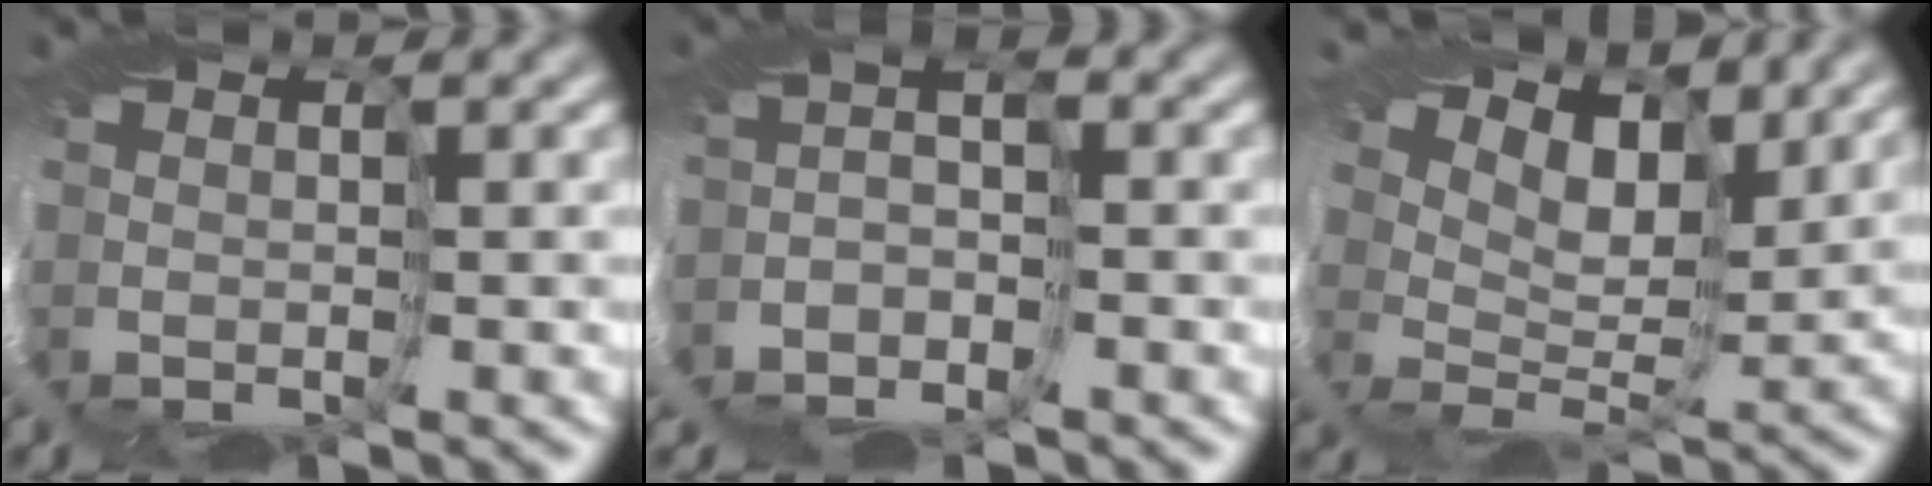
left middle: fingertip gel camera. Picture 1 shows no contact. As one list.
[{"total": 2.7, "force": [-2.6, -0.7, 0.5], "torque": [0.002, 0.000, -0.063]}, {"total": 5.7, "force": [5.5, 0.4, 1.6], "torque": [-0.025, 0.012, 0.049]}]